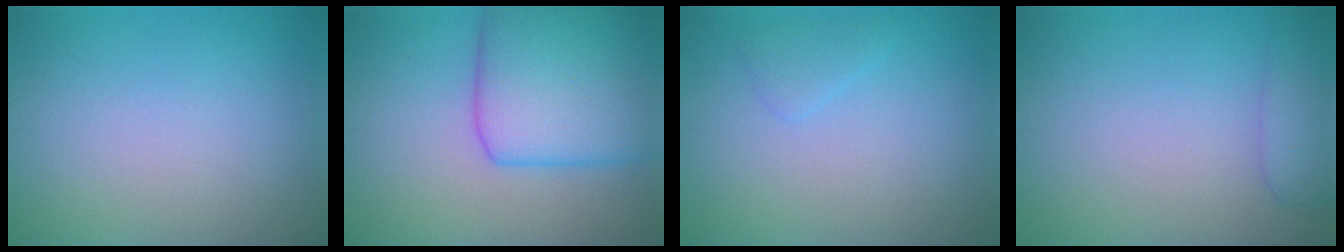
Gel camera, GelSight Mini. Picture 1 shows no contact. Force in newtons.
{"total": 8.5, "press": 8.5, "slide": 0.3}
{"total": 1.1, "press": 1.1, "slide": 0.1}
{"total": 2.8, "press": 2.8, "slide": 0.1}